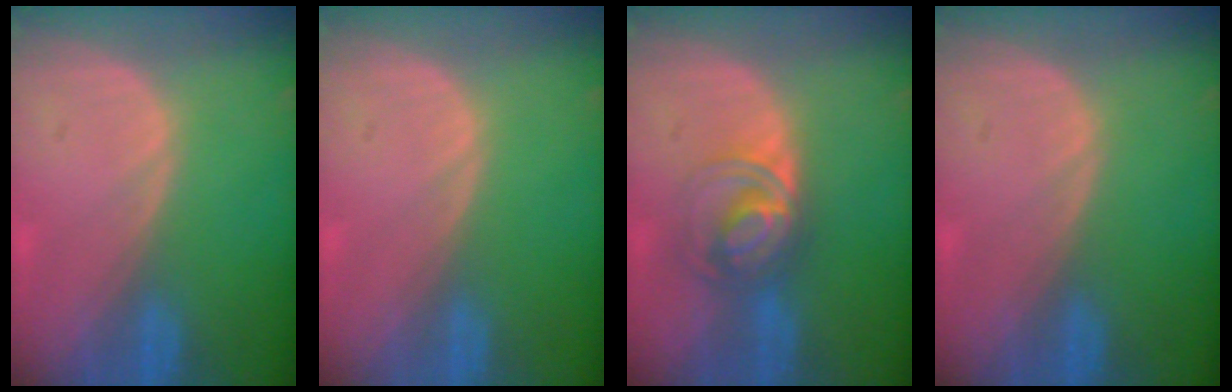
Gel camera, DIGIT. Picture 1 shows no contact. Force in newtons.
{"total": 0.0}
{"total": 6.5, "press": 5.8, "slide": 2.9}
{"total": 0.0}